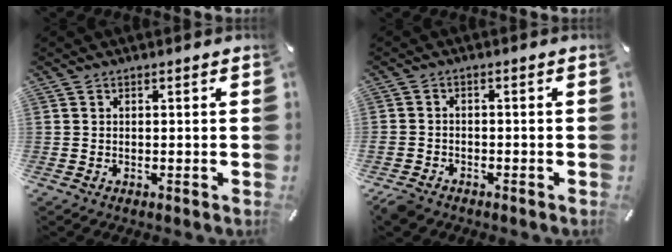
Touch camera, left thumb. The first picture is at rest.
{"total": 3.2, "force": [-2.3, 2.0, 0.8], "torque": [-0.032, 0.008, -0.052]}